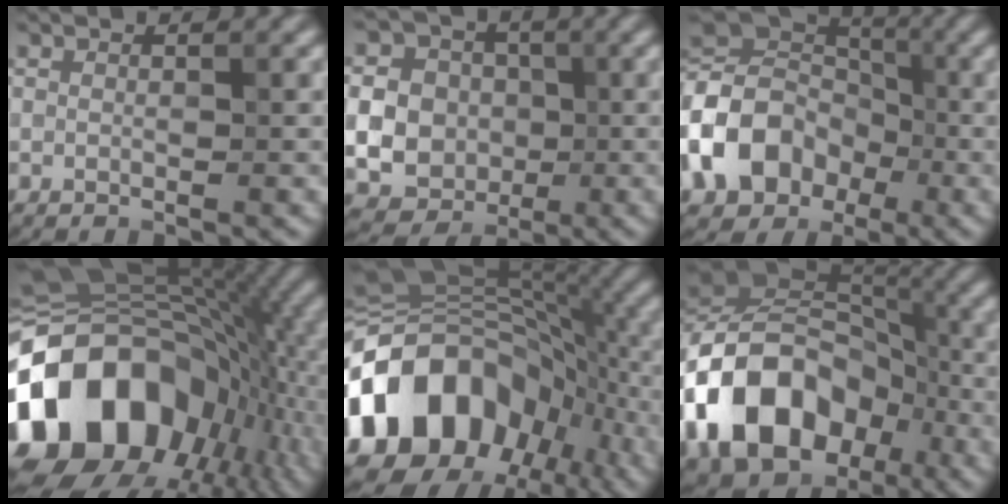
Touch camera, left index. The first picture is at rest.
{"total": 16.0, "force": [-1.4, 15.2, 4.8], "torque": [-0.137, -0.012, -0.046]}
{"total": 13.3, "force": [-3.1, 10.4, 7.6], "torque": [-0.172, 0.001, -0.069]}
{"total": 16.4, "force": [-4.8, 11.5, 10.6], "torque": [-0.180, 0.013, -0.090]}
{"total": 16.5, "force": [-5.2, 12.1, 9.9], "torque": [-0.194, 0.003, -0.100]}
{"total": 14.3, "force": [-5.2, 10.3, 8.4], "torque": [-0.168, 0.000, -0.096]}